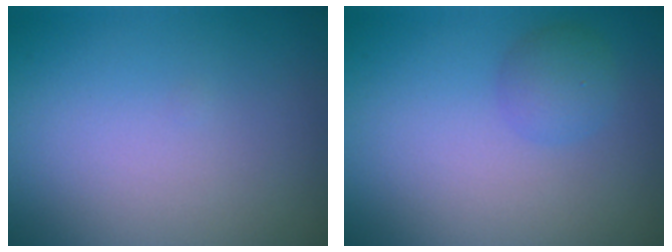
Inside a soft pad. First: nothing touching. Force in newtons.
{"total": 1.8, "press": 1.8, "slide": 0.1}